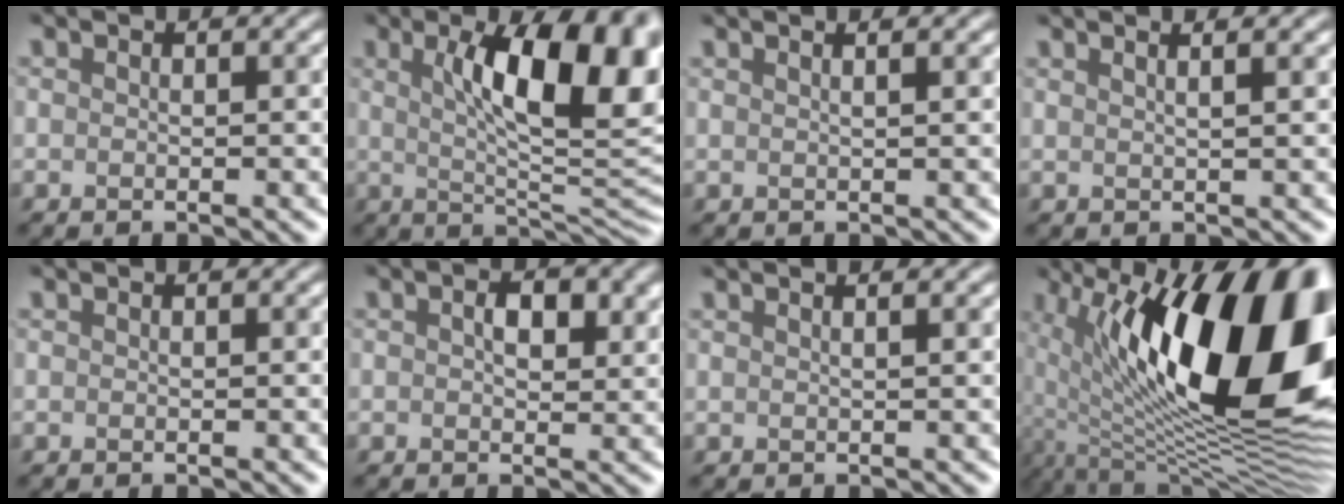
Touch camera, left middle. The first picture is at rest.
{"total": 10.1, "force": [2.4, 1.9, 9.7], "torque": [-0.149, 0.003, 0.058]}
{"total": 1.2, "force": [1.0, 0.4, 0.6], "torque": [-0.005, 0.017, -0.006]}
{"total": 1.8, "force": [1.4, 0.4, 1.1], "torque": [-0.017, 0.025, -0.002]}
{"total": 0.0}
{"total": 0.7, "force": [0.4, -0.6, 0.2], "torque": [-0.039, -0.001, 0.024]}
{"total": 0.9, "force": [0.8, 0.3, 0.4], "torque": [-0.003, 0.012, -0.006]}
{"total": 16.5, "force": [3.1, 7.5, 14.4], "torque": [-0.265, 0.006, 0.059]}